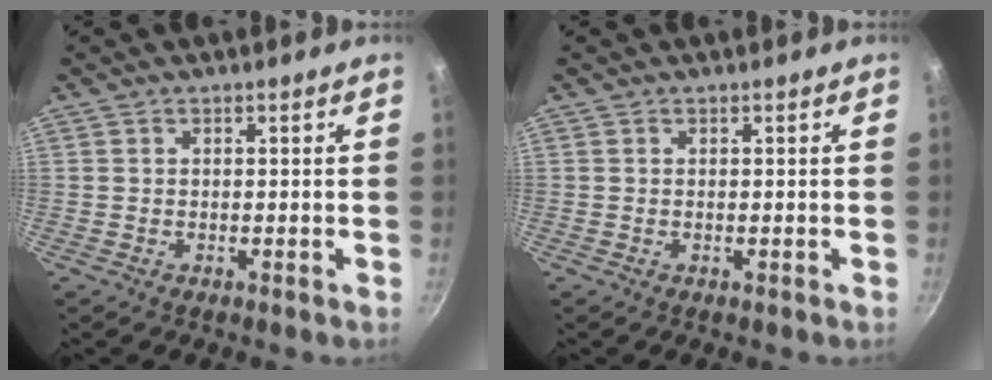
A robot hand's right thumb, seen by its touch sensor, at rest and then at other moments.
{"total": 0.0}